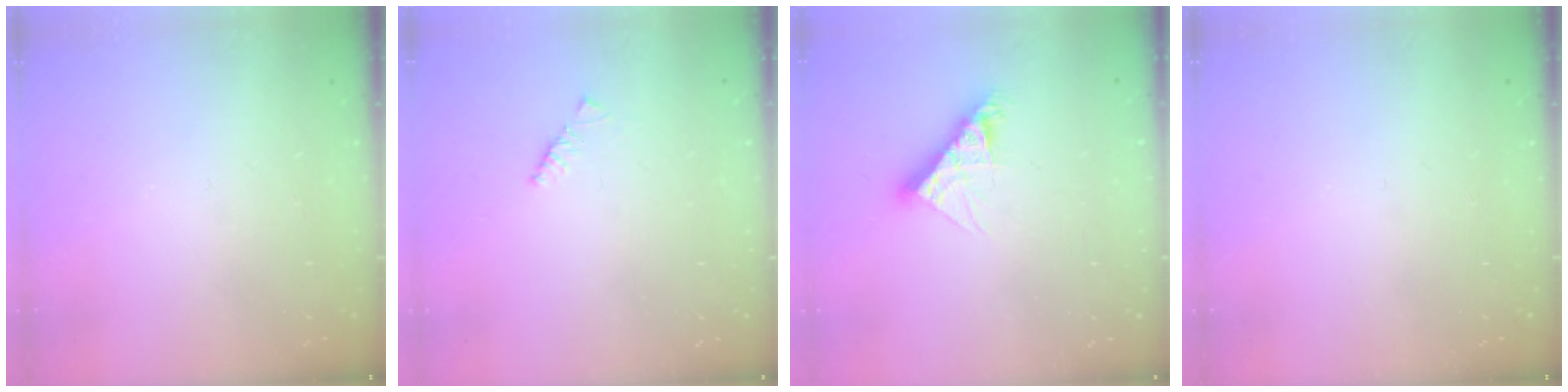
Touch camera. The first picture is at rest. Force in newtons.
{"total": 1.8, "press": 1.7, "slide": 0.6}
{"total": 9.0, "press": 9.0, "slide": 0.6}
{"total": 0.0}